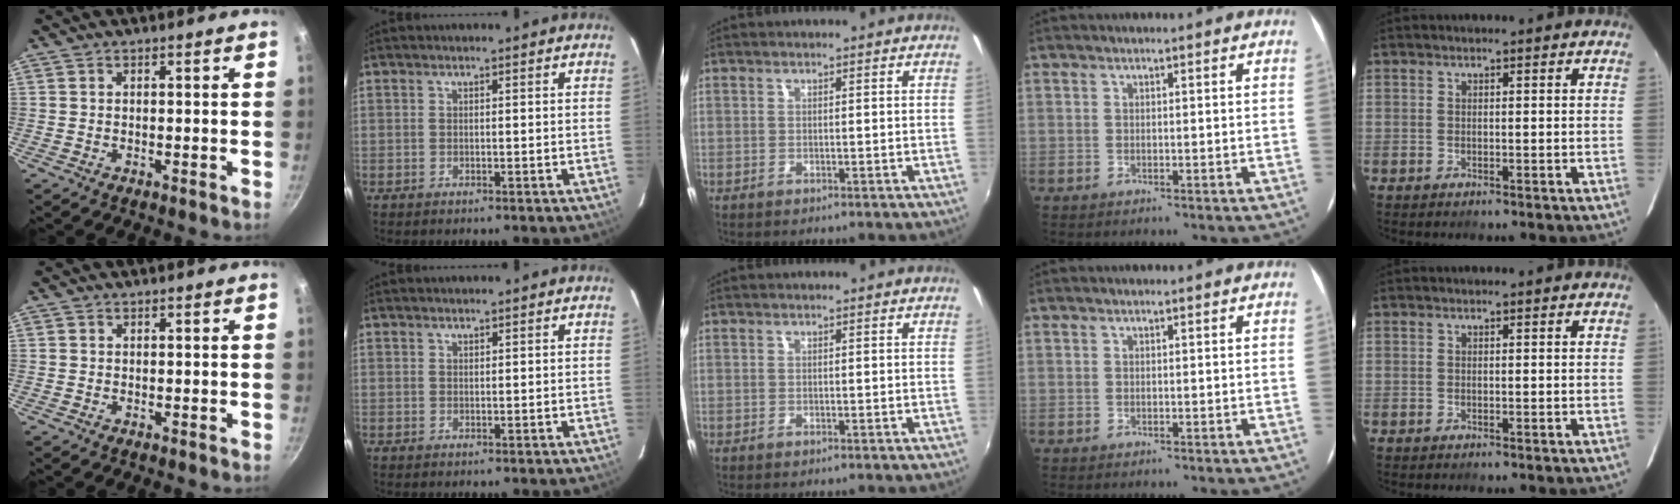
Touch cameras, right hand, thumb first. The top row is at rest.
{"index": {"total": 0.6, "force": [0.5, 0.2, 0.1], "torque": [-0.002, 0.002, 0.011]}}